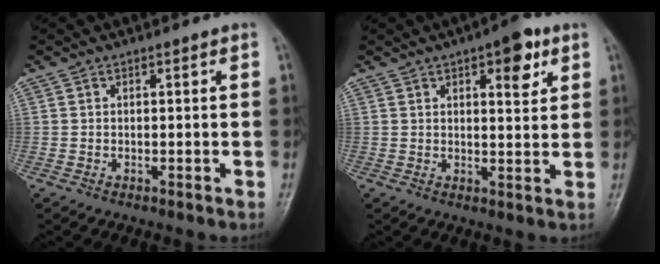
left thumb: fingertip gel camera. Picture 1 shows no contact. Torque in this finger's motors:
{"motor_torque": [0.06, 0.16, -0.12, -0.21, 0.07]}